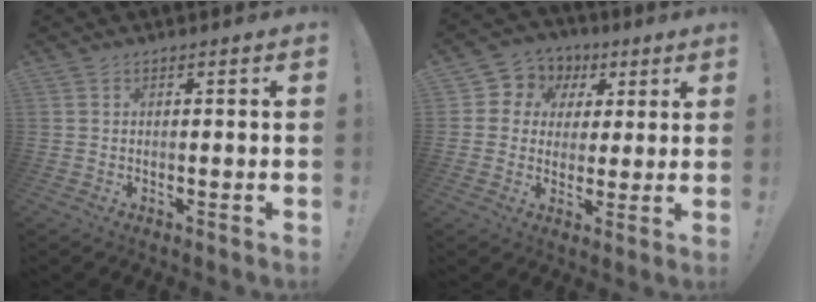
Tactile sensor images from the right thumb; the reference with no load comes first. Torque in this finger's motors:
{"motor_torque": [0.23, 0.19, 0.00, 0.11, 0.06]}